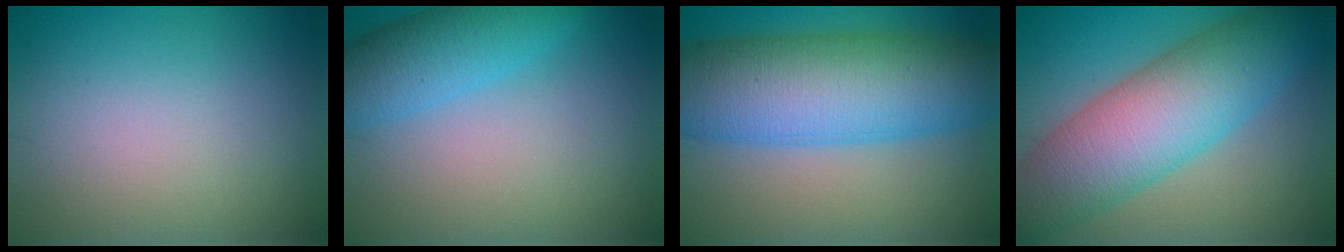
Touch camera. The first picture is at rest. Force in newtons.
{"total": 5.1, "press": 5.1, "slide": 0.2}
{"total": 12.2, "press": 12.2, "slide": 0.1}
{"total": 9.9, "press": 9.9, "slide": 0.2}